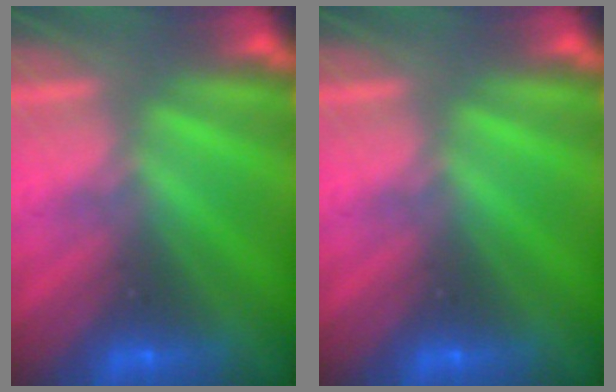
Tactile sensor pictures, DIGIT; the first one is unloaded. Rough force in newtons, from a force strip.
{"total": 0.0}